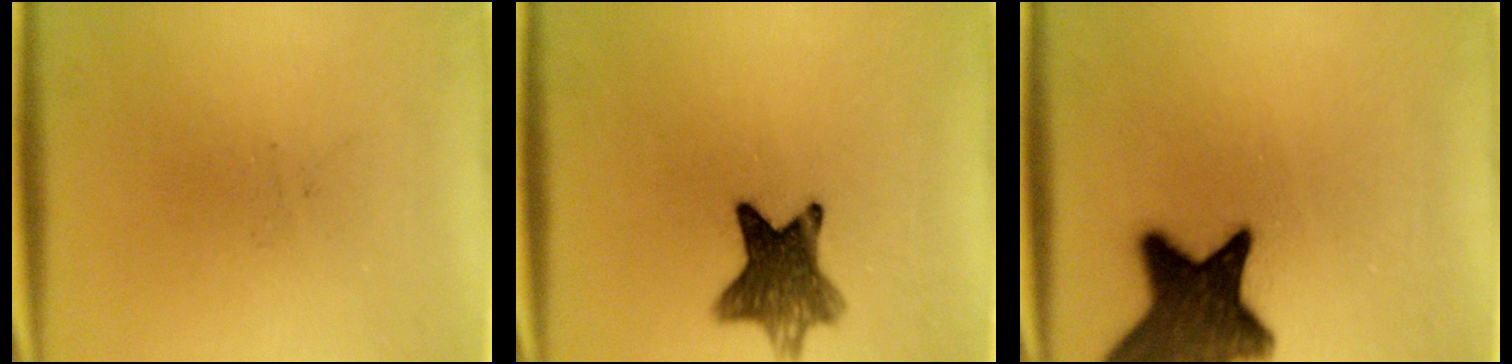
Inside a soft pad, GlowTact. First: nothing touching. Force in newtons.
{"total": 8.9}
{"total": 14.3}